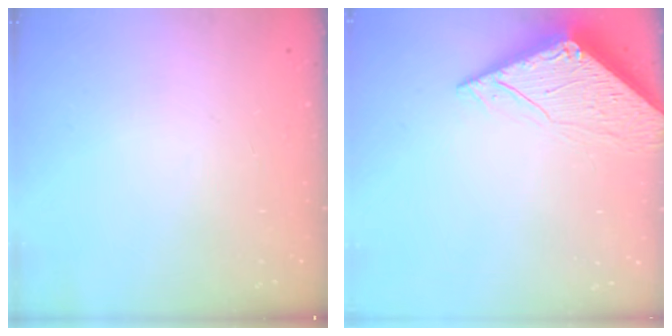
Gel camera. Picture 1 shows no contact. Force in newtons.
{"total": 6.7, "press": 6.7, "slide": 0.5}